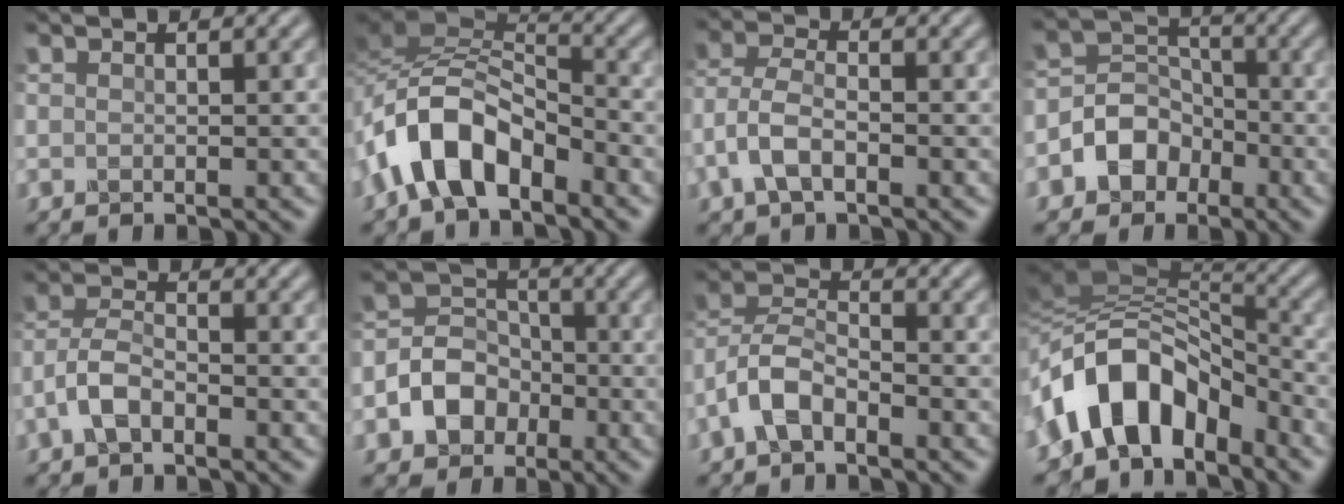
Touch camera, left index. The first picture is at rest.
{"total": 6.9, "force": [-4.2, 3.5, 4.3], "torque": [-0.077, 0.010, -0.088]}
{"total": 3.3, "force": [-1.4, 1.9, 2.3], "torque": [-0.064, 0.007, -0.039]}
{"total": 3.6, "force": [-2.0, 2.9, 0.9], "torque": [-0.016, 0.009, -0.045]}
{"total": 2.7, "force": [-1.7, 1.3, 1.7], "torque": [-0.043, 0.011, -0.046]}
{"total": 4.0, "force": [-1.7, 3.3, 1.3], "torque": [-0.027, 0.008, -0.042]}
{"total": 3.6, "force": [-2.4, 1.8, 2.0], "torque": [-0.049, 0.013, -0.058]}
{"total": 8.3, "force": [-3.5, 5.0, 5.6], "torque": [-0.094, 0.017, -0.067]}